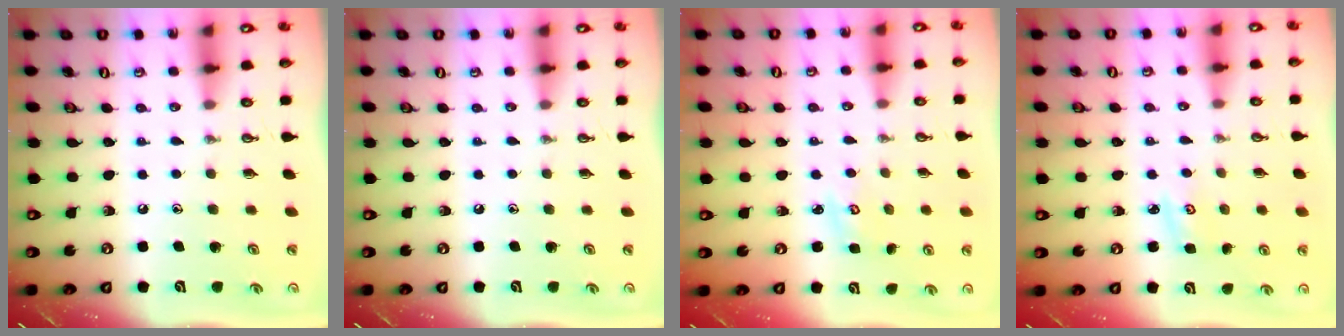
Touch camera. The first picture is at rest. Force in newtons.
{"total": 0.0}
{"total": 2.3, "press": 2.3, "slide": 0.2}
{"total": 3.2, "press": 3.2, "slide": 0.4}